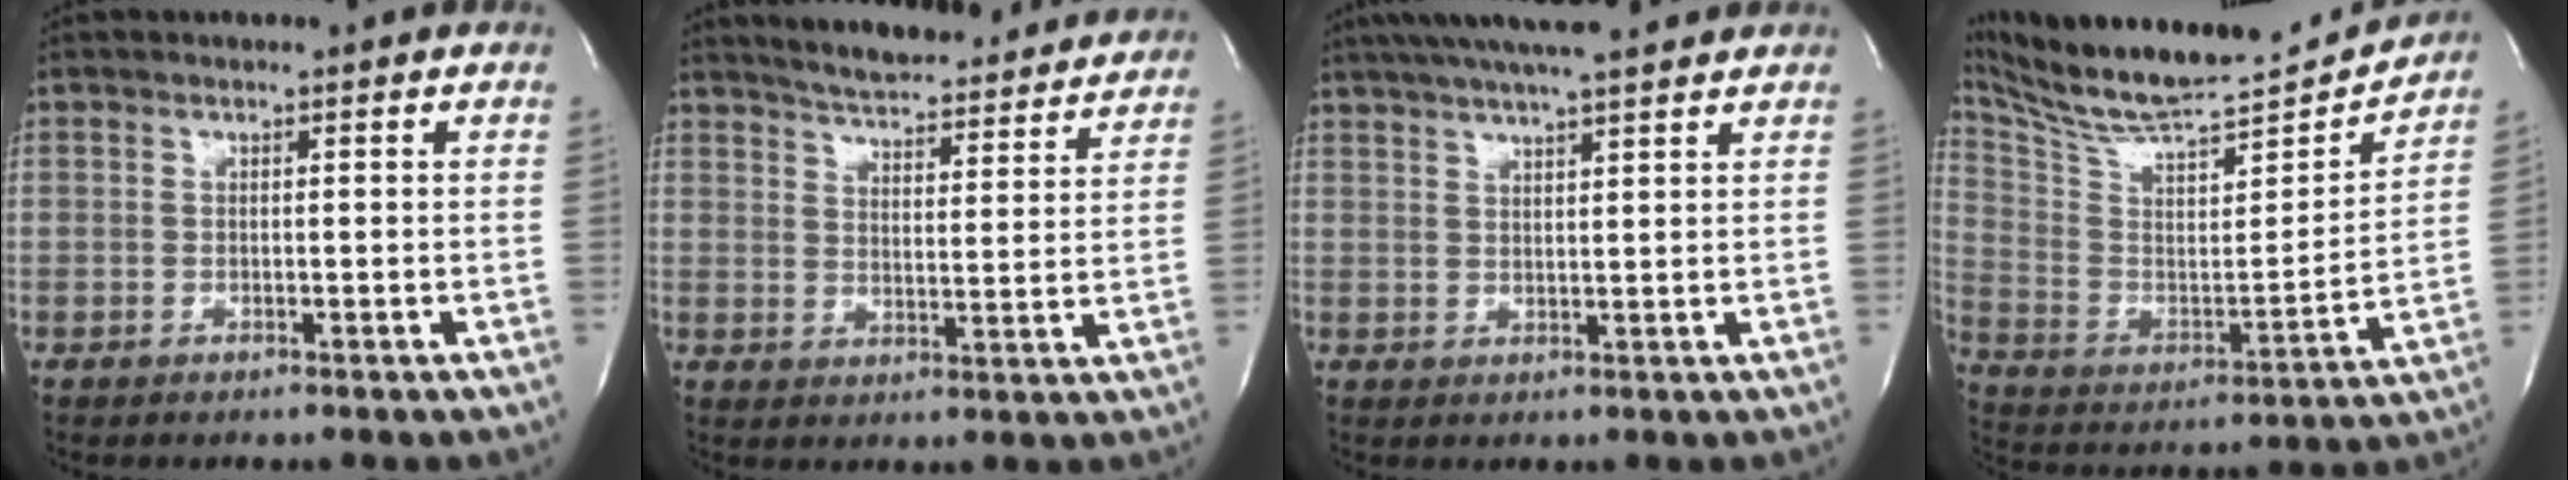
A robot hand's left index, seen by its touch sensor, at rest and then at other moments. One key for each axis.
{"total": 19.5, "fx": 18.2, "fy": 3.1, "fz": 6.2, "tx": -0.089, "ty": -0.007, "tz": 0.239}
{"total": 13.7, "fx": 11.7, "fy": 1.6, "fz": 6.9, "tx": -0.122, "ty": 0.032, "tz": 0.176}
{"total": 23.6, "fx": 22.1, "fy": 2.7, "fz": 7.9, "tx": -0.155, "ty": -0.033, "tz": 0.346}